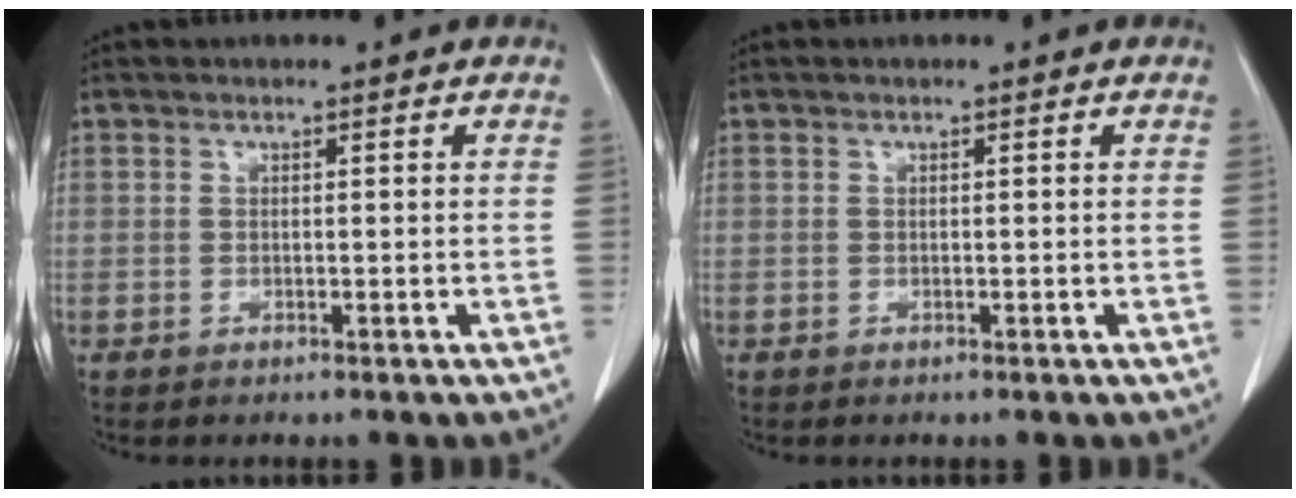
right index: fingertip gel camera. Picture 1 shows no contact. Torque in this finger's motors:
{"motor_torque": [0.00, 0.00, 0.00, 0.00]}